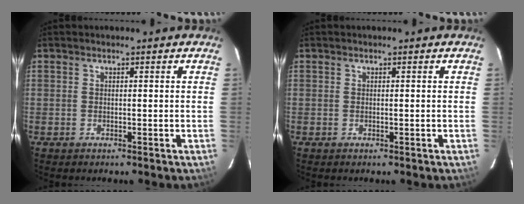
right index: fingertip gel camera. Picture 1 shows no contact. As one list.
[{"total": 0.0}]